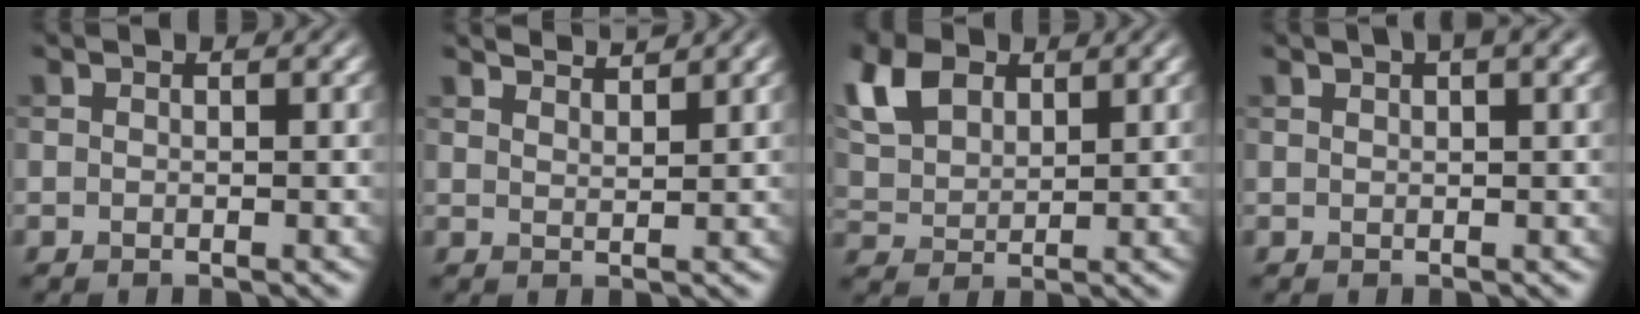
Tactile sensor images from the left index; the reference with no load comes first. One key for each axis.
{"total": 2.8, "fx": 2.7, "fy": 0.3, "fz": 0.7, "tx": -0.002, "ty": 0.002, "tz": 0.038}
{"total": 6.4, "fx": 3.2, "fy": 4.1, "fz": 3.8, "tx": -0.109, "ty": 0.011, "tz": 0.063}
{"total": 2.9, "fx": 2.0, "fy": 0.7, "fz": 2.1, "tx": -0.024, "ty": 0.005, "tz": 0.028}